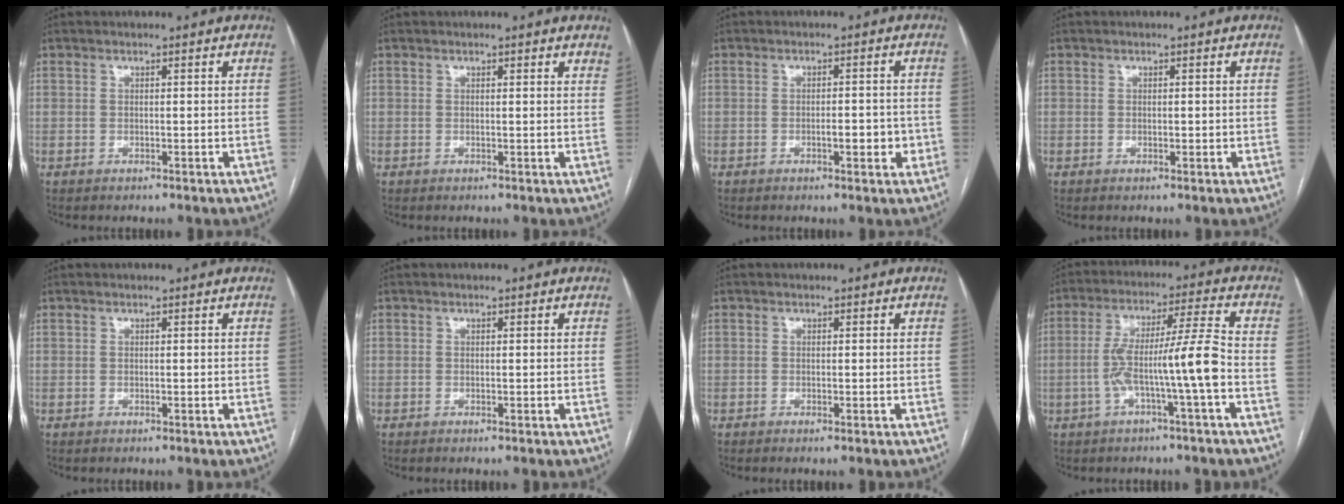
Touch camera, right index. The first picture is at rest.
{"total": 2.2, "force": [1.9, 0.5, 1.2], "torque": [-0.011, 0.001, 0.009]}
{"total": 3.3, "force": [-0.9, 1.1, 3.0], "torque": [-0.042, 0.006, -0.009]}
{"total": 0.8, "force": [0.0, 0.5, 0.6], "torque": [-0.002, 0.002, 0.002]}
{"total": 0.0}
{"total": 0.0}
{"total": 0.6, "force": [-0.3, -0.1, 0.5], "torque": [-0.010, -0.001, -0.006]}
{"total": 9.9, "force": [-2.7, -0.8, 9.5], "torque": [-0.178, 0.026, -0.044]}